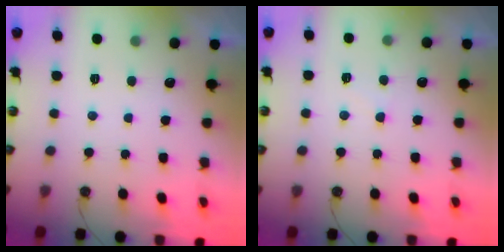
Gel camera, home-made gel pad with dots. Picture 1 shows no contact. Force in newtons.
{"total": 5.8, "press": 5.8, "slide": 0.6}